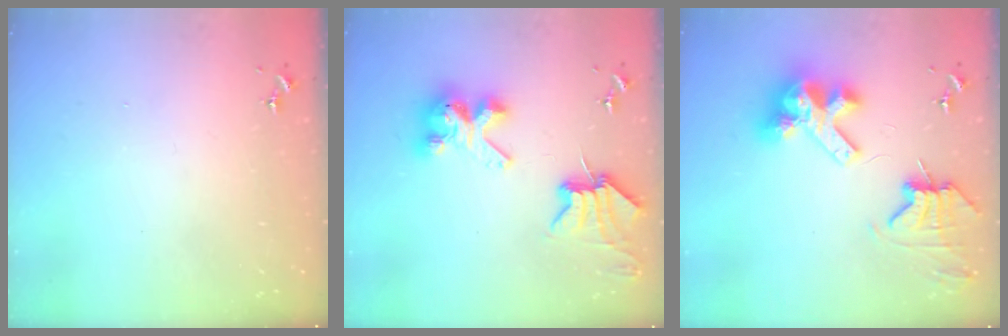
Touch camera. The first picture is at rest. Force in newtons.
{"total": 9.8, "press": 9.8, "slide": 1.0}
{"total": 13.1, "press": 12.9, "slide": 1.8}